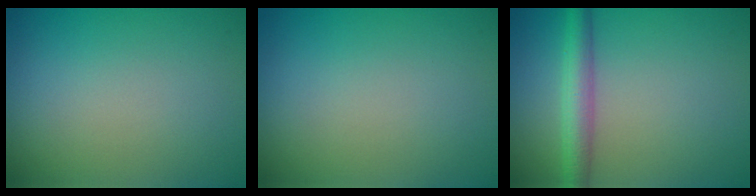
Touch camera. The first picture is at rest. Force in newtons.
{"total": 0.0}
{"total": 3.5, "press": 3.5, "slide": 0.1}